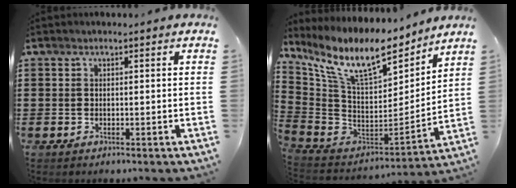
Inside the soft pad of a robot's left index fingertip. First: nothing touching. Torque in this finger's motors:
{"motor_torque": [2.14, 0.00, 1.05, 0.21]}